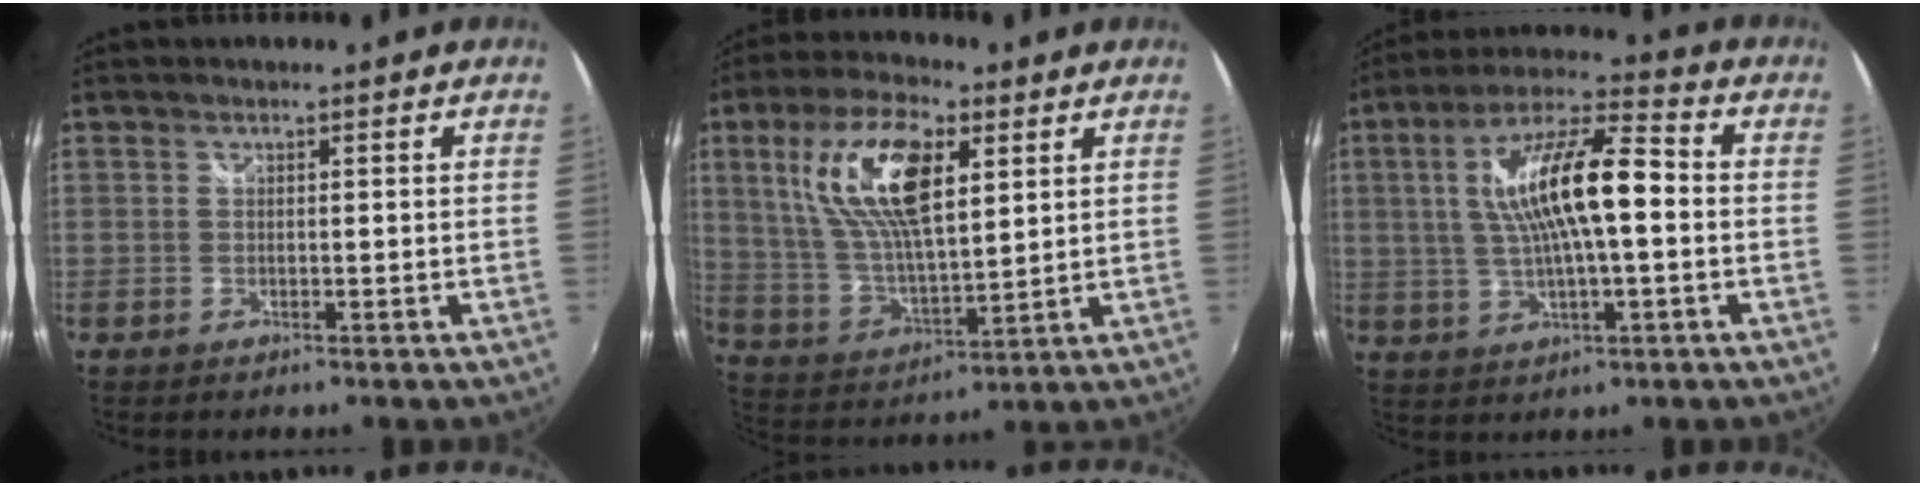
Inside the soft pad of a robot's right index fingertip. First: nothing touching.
{"total": 17.3, "force": [6.6, 6.8, 14.5], "torque": [-0.277, 0.012, 0.131]}
{"total": 15.3, "force": [0.7, 4.1, 14.7], "torque": [-0.270, 0.019, 0.011]}